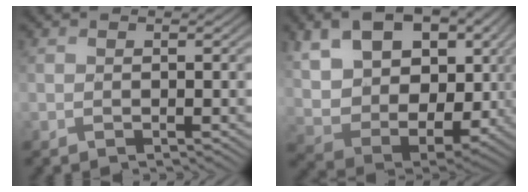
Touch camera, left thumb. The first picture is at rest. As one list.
[{"total": 14.6, "force": [4.3, 10.1, 9.5], "torque": [-0.216, -0.008, 0.088]}]